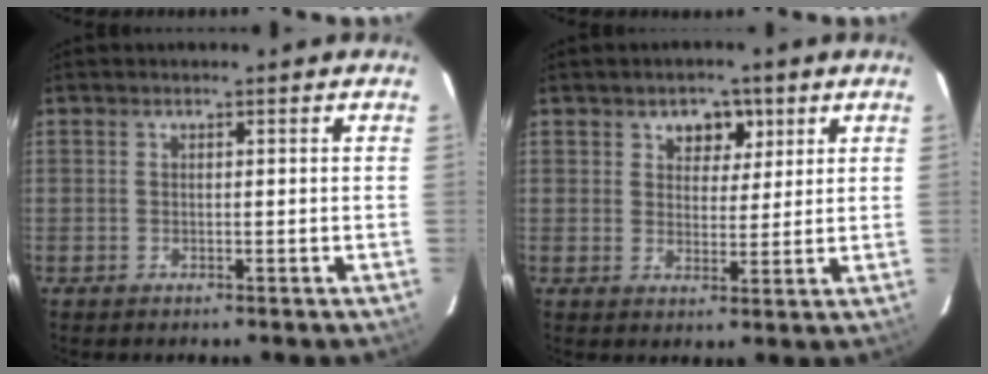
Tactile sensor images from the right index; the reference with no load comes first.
{"total": 5.0, "force": [2.6, 3.6, 2.2], "torque": [-0.021, 0.002, 0.041]}